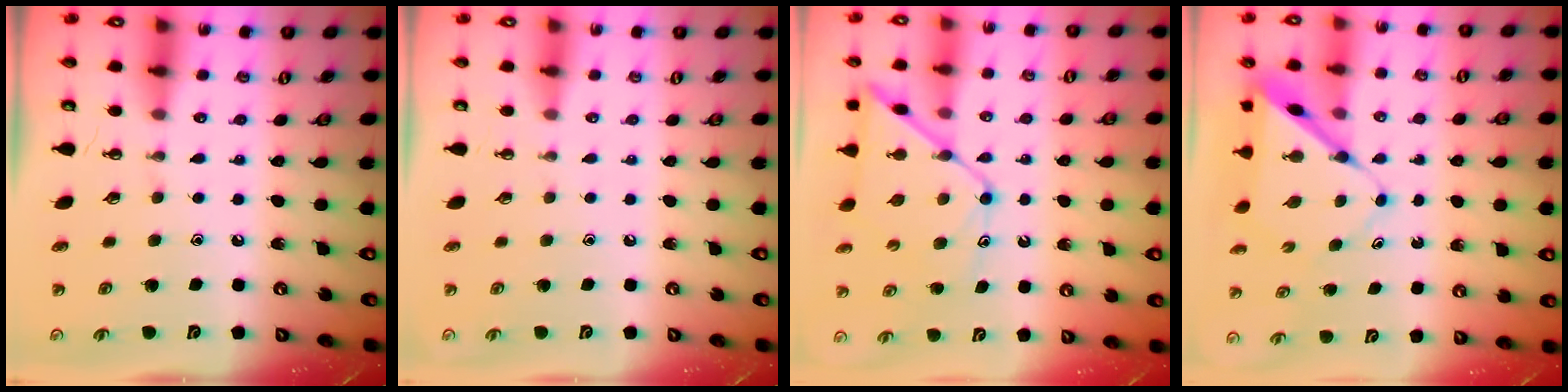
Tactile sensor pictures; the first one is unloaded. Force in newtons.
{"total": 0.0}
{"total": 12.2, "press": 12.2, "slide": 1.0}
{"total": 8.3, "press": 8.3, "slide": 0.7}